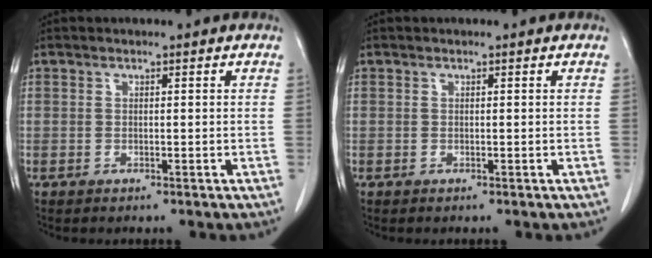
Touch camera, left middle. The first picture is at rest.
{"total": 0.0}